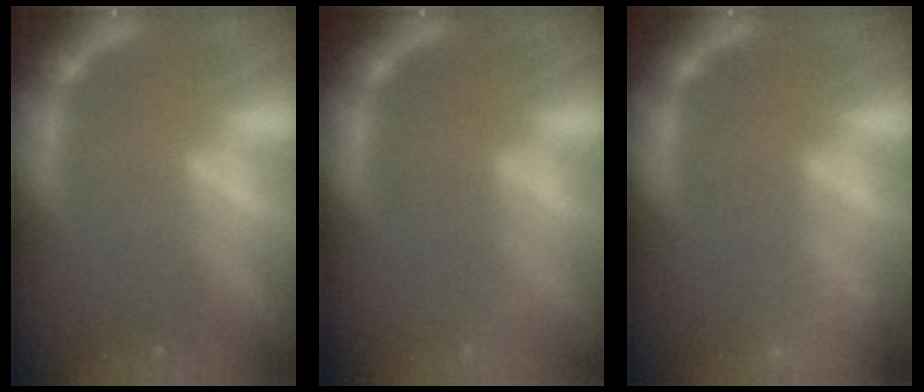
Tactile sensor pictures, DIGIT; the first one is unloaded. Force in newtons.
{"total": 1.9}
{"total": 8.0}